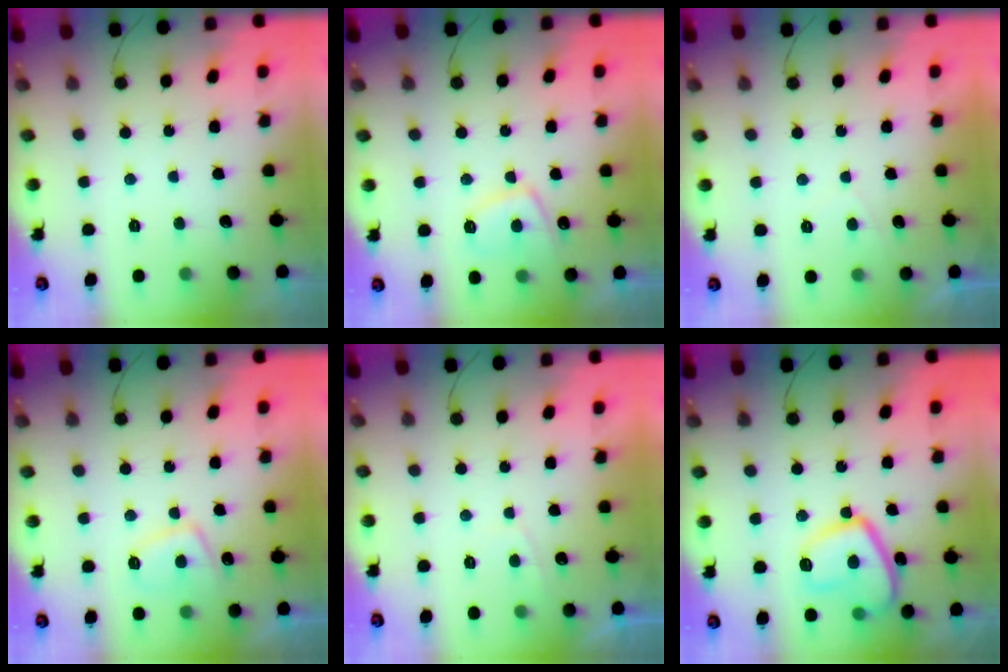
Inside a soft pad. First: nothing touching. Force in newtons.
{"total": 7.8, "press": 7.8, "slide": 1.2}
{"total": 0.9, "press": 0.7, "slide": 0.5}
{"total": 7.4, "press": 7.2, "slide": 1.3}
{"total": 1.1, "press": 0.9, "slide": 0.5}
{"total": 12.9, "press": 12.9, "slide": 1.3}